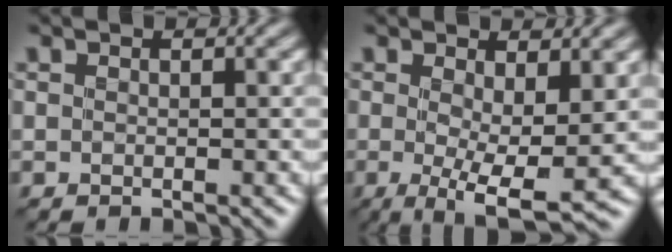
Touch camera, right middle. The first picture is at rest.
{"total": 6.3, "force": [-0.1, 1.7, 6.0], "torque": [-0.100, -0.016, -0.001]}